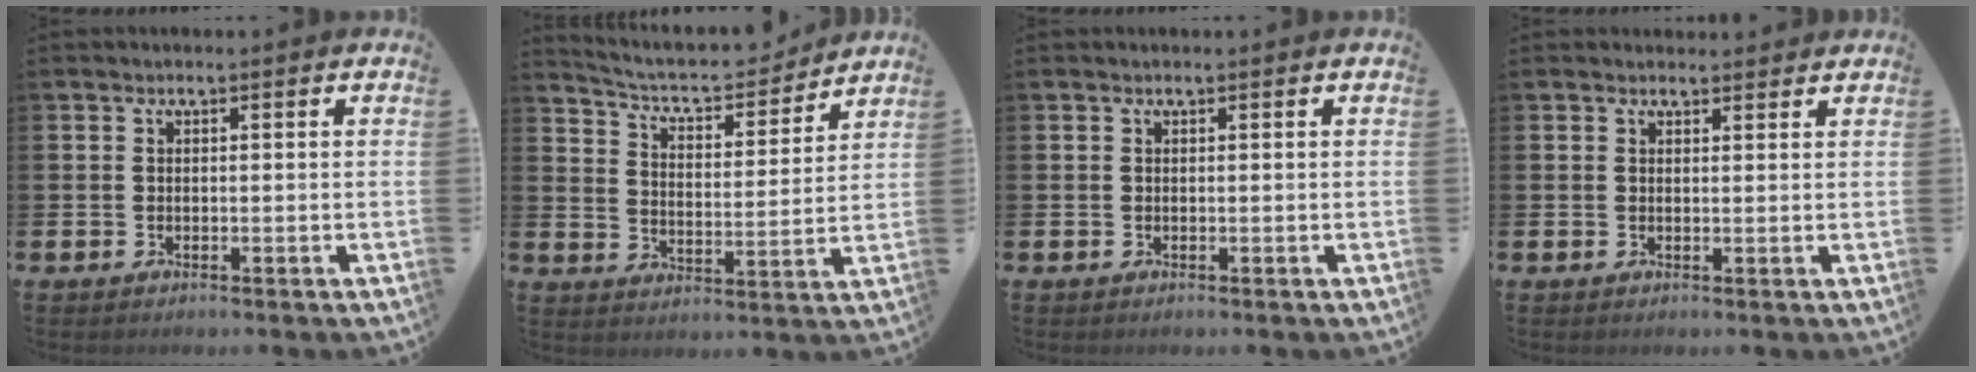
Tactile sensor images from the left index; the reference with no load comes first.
{"total": 6.5, "force": [6.1, 1.5, 1.8], "torque": [-0.061, -0.045, 0.100]}
{"total": 0.0}
{"total": 1.5, "force": [1.5, 0.5, 0.0], "torque": [0.016, -0.008, 0.023]}